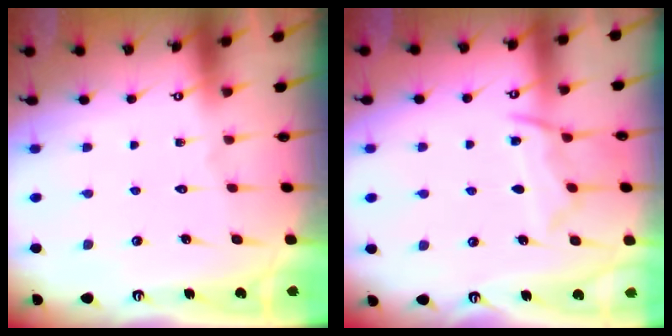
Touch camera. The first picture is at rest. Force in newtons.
{"total": 9.8, "press": 9.8, "slide": 0.8}